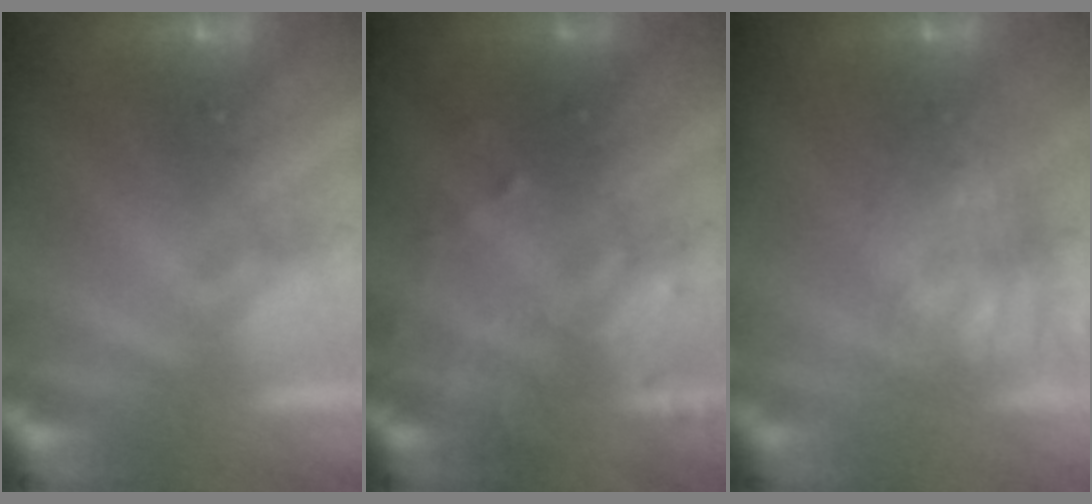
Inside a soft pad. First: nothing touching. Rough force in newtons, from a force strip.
{"total": 3.7}
{"total": 4.7}